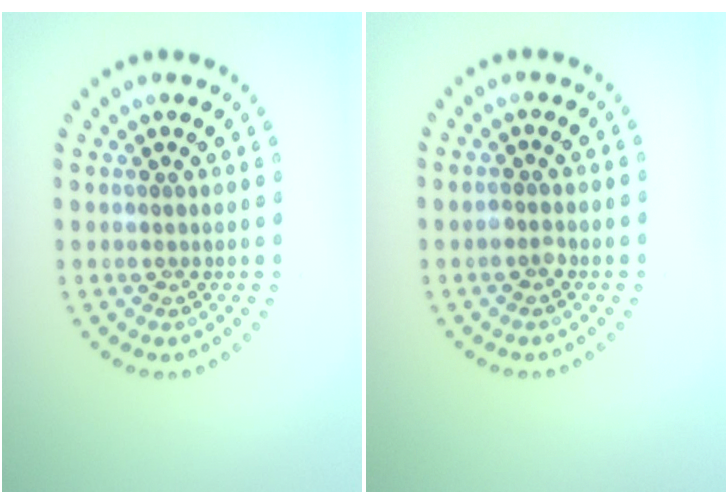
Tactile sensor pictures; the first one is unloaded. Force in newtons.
{"total": 1.0, "press": 0.9, "slide": 0.2}